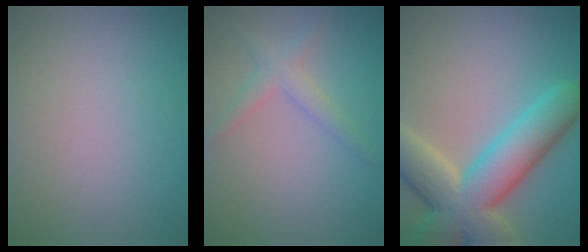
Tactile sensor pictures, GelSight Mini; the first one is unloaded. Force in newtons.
{"total": 2.1, "press": 2.1, "slide": 0.1}
{"total": 10.8, "press": 10.7, "slide": 0.8}